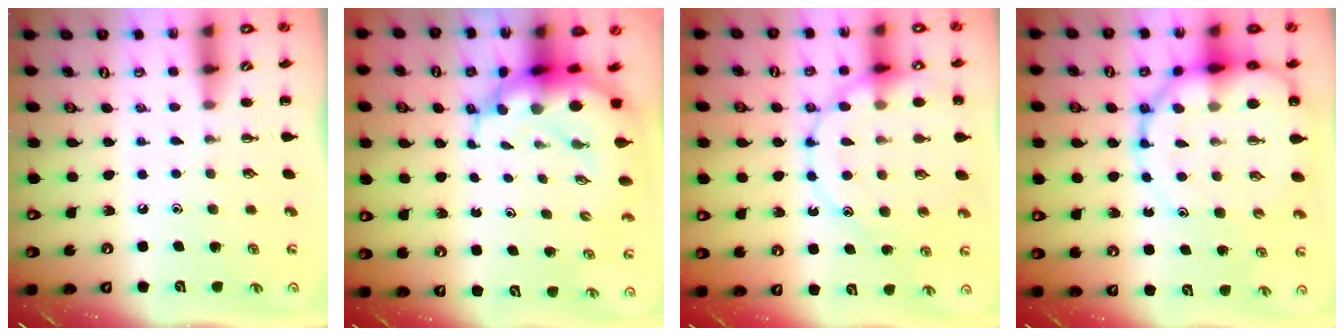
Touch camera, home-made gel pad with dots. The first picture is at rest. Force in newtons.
{"total": 8.6, "press": 8.3, "slide": 2.3}
{"total": 17.7, "press": 17.6, "slide": 2.1}
{"total": 17.4, "press": 16.8, "slide": 4.2}